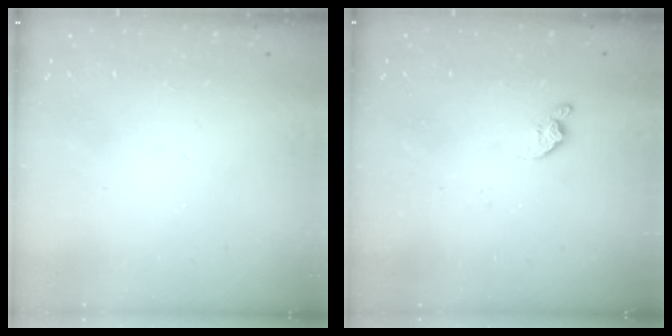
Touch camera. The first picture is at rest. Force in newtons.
{"total": 6.5, "press": 6.5, "slide": 0.8}